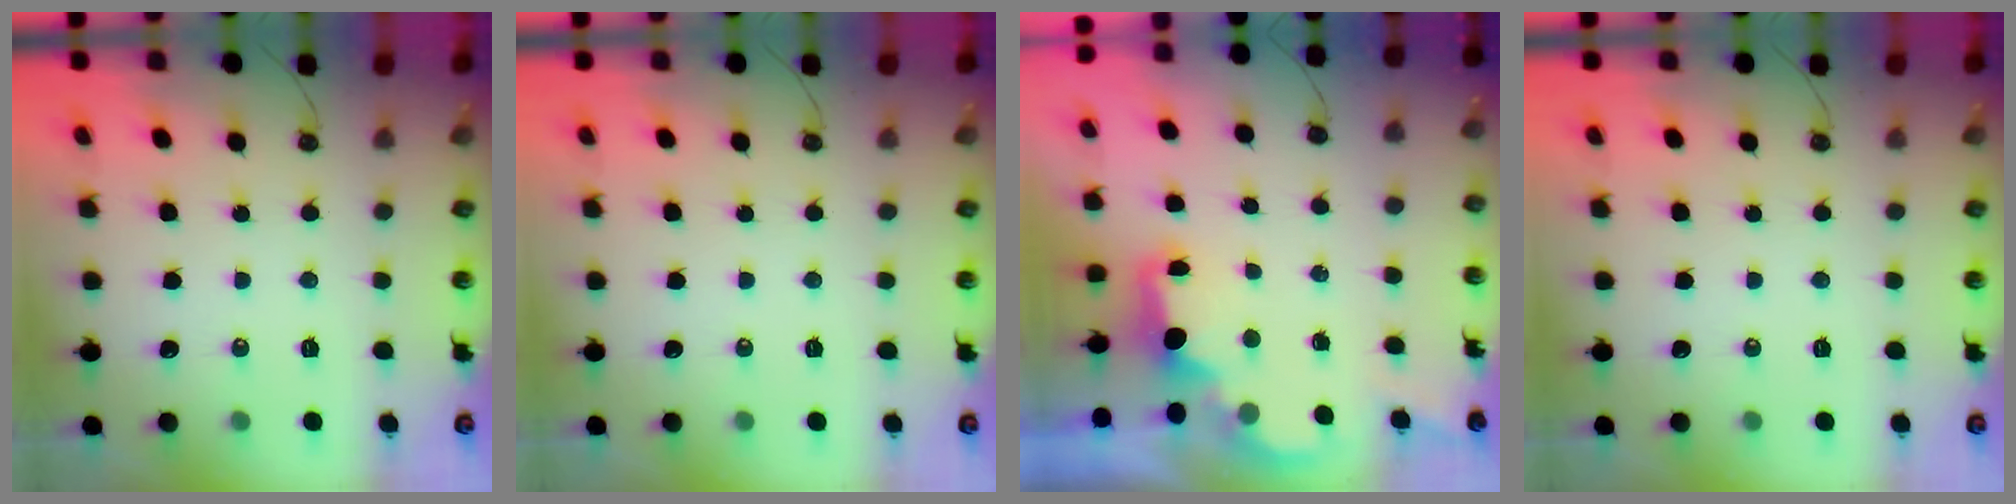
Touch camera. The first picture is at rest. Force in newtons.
{"total": 0.0}
{"total": 2.3, "press": 2.1, "slide": 0.7}
{"total": 0.0}